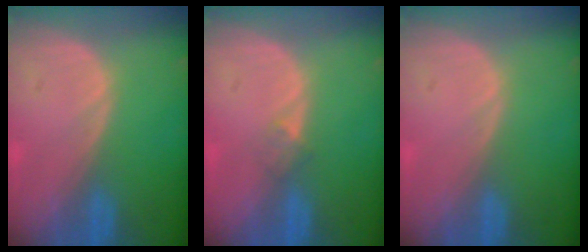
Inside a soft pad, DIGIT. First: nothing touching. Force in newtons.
{"total": 1.5, "press": 1.2, "slide": 1.0}
{"total": 0.0}